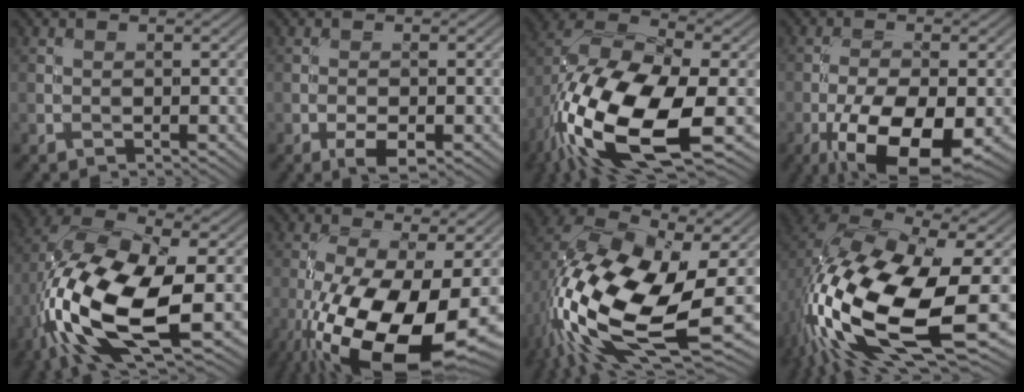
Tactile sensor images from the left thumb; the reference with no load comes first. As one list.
[{"total": 3.0, "force": [-1.5, 1.2, 2.4], "torque": [-0.038, -0.001, -0.025]}, {"total": 17.2, "force": [-6.3, 8.3, 13.7], "torque": [-0.296, -0.035, -0.113]}, {"total": 12.4, "force": [-5.5, 5.0, 9.9], "torque": [-0.175, -0.018, -0.093]}, {"total": 15.8, "force": [-4.3, 7.0, 13.5], "torque": [-0.306, -0.024, -0.079]}, {"total": 17.7, "force": [-6.8, 6.5, 15.0], "torque": [-0.303, -0.038, -0.108]}, {"total": 17.4, "force": [-3.4, 9.2, 14.3], "torque": [-0.309, -0.018, -0.066]}, {"total": 18.1, "force": [-5.3, 8.3, 15.3], "torque": [-0.336, -0.032, -0.087]}]